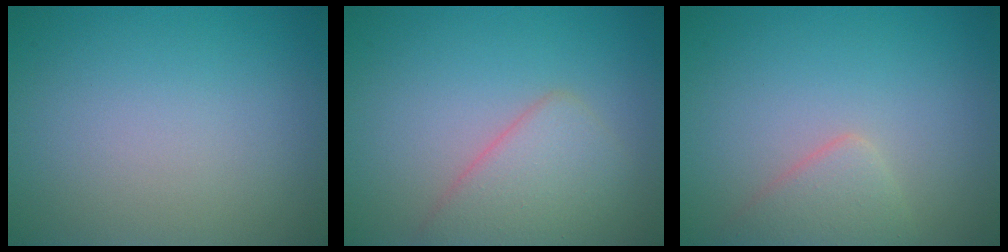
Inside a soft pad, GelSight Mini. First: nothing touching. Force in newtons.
{"total": 3.9, "press": 3.9, "slide": 0.2}
{"total": 2.4, "press": 2.3, "slide": 0.2}